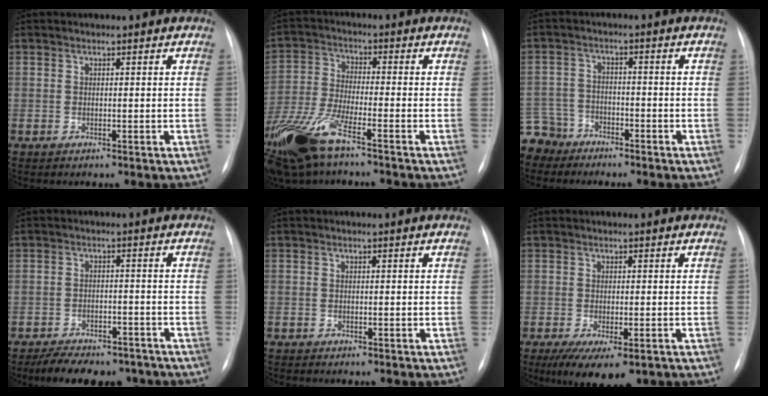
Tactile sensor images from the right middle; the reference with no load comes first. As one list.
[{"total": 13.7, "force": [-9.2, 3.1, 9.7], "torque": [-0.225, -0.026, -0.177]}, {"total": 8.0, "force": [-6.8, 4.2, 0.3], "torque": [-0.019, 0.004, -0.130]}, {"total": 11.5, "force": [-9.4, 4.7, 4.6], "torque": [-0.066, 0.008, -0.131]}, {"total": 1.3, "force": [-1.1, 0.5, 0.4], "torque": [-0.007, 0.001, -0.016]}, {"total": 8.3, "force": [-5.0, 3.1, 5.9], "torque": [-0.088, -0.016, -0.075]}]